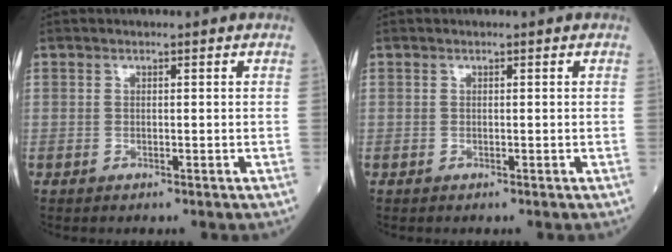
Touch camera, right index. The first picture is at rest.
{"total": 0.0}